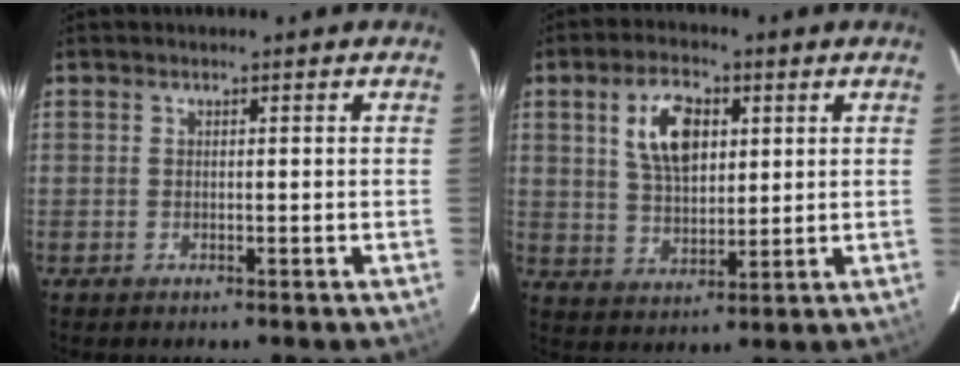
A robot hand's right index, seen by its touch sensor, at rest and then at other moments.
{"total": 9.7, "force": [3.3, 5.1, 7.5], "torque": [-0.145, 0.014, 0.065]}